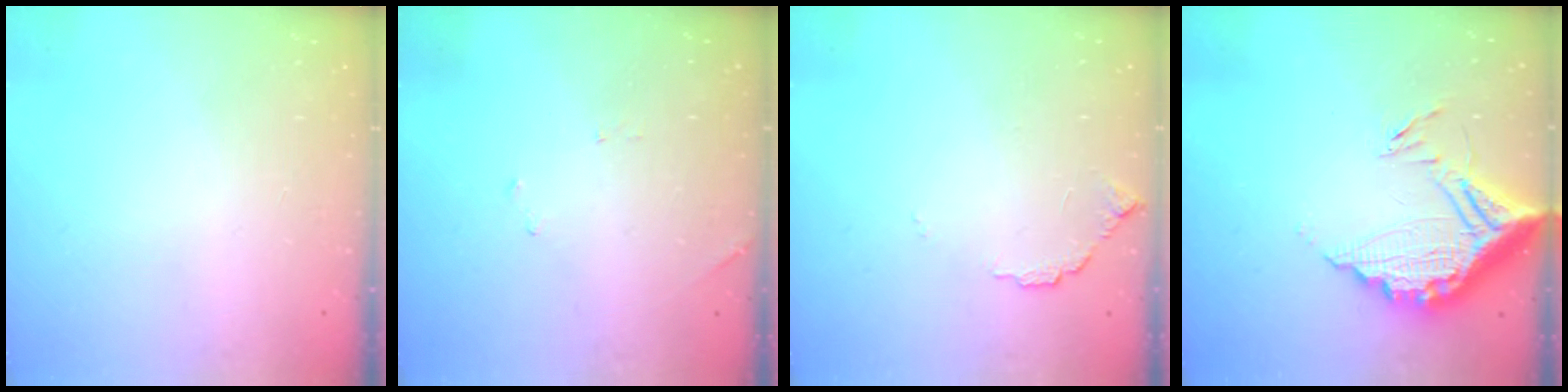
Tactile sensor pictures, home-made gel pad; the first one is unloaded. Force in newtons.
{"total": 6.9, "press": 6.9, "slide": 0.2}
{"total": 7.4, "press": 7.4, "slide": 0.4}
{"total": 14.7, "press": 14.7, "slide": 1.2}